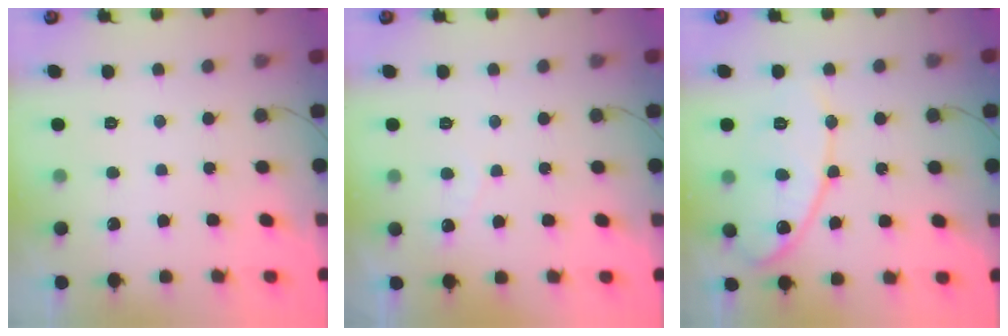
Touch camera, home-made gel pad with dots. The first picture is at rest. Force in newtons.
{"total": 2.2, "press": 2.2, "slide": 0.0}
{"total": 11.2, "press": 11.2, "slide": 0.4}